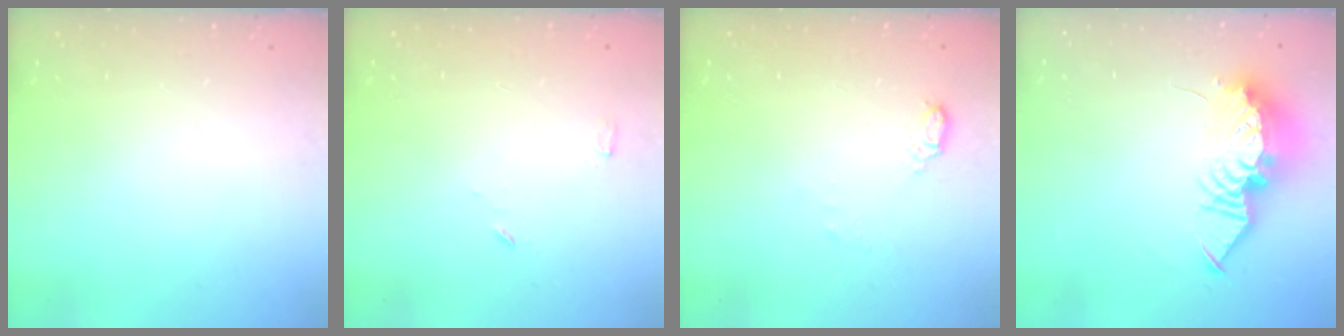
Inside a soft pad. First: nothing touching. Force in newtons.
{"total": 2.8, "press": 2.8, "slide": 0.2}
{"total": 5.6, "press": 5.6, "slide": 0.6}
{"total": 15.5, "press": 13.7, "slide": 7.3}